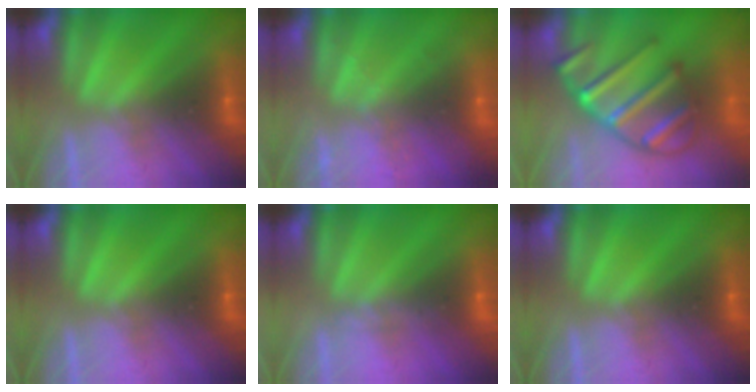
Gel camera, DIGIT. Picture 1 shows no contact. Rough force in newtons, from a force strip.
{"total": 2.1}
{"total": 6.9}
{"total": 0.0}
{"total": 3.3}
{"total": 0.0}